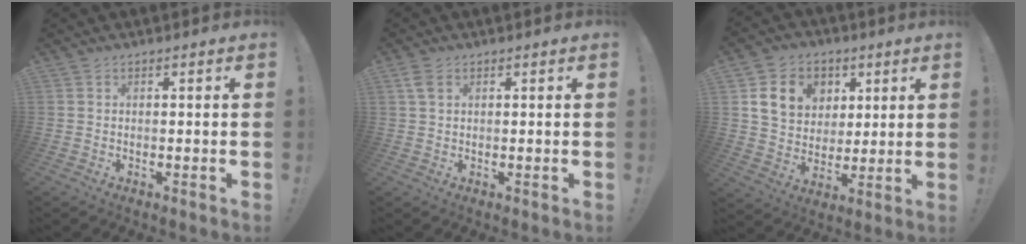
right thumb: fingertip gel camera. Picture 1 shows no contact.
{"total": 3.2, "force": [1.4, 1.7, 2.2], "torque": [-0.038, 0.000, 0.025]}
{"total": 13.7, "force": [5.1, 11.2, 5.9], "torque": [-0.092, -0.013, 0.105]}